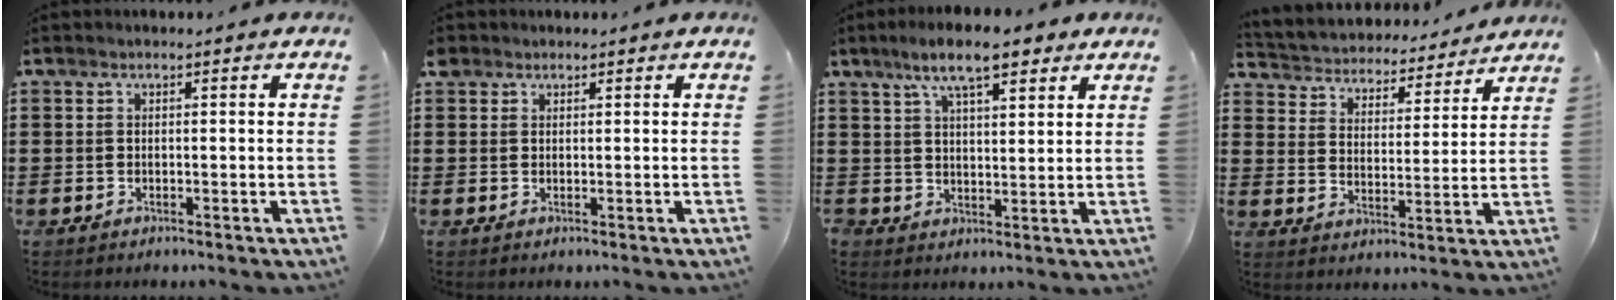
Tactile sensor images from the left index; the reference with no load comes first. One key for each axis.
{"total": 1.5, "fx": 1.1, "fy": 1.0, "fz": 0.2, "tx": -0.009, "ty": 0.006, "tz": 0.021}
{"total": 8.0, "fx": 5.7, "fy": 2.6, "fz": 5.0, "tx": -0.112, "ty": 0.005, "tz": 0.103}
{"total": 3.7, "fx": 3.7, "fy": 0.3, "fz": -0.3, "tx": -0.020, "ty": -0.035, "tz": 0.055}